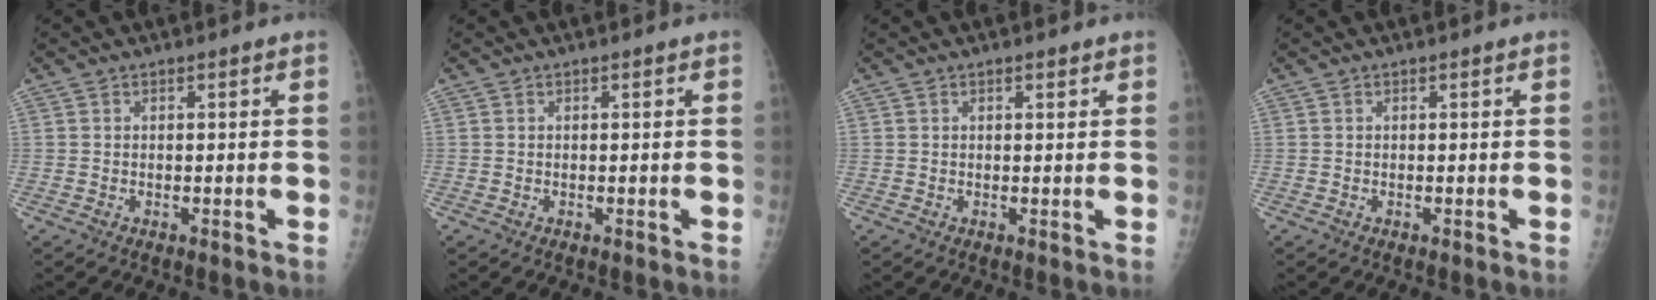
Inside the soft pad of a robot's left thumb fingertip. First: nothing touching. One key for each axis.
{"total": 0.0}
{"total": 0.9, "fx": 0.6, "fy": 0.4, "fz": 0.5, "tx": -0.004, "ty": -0.003, "tz": 0.009}
{"total": 0.0}